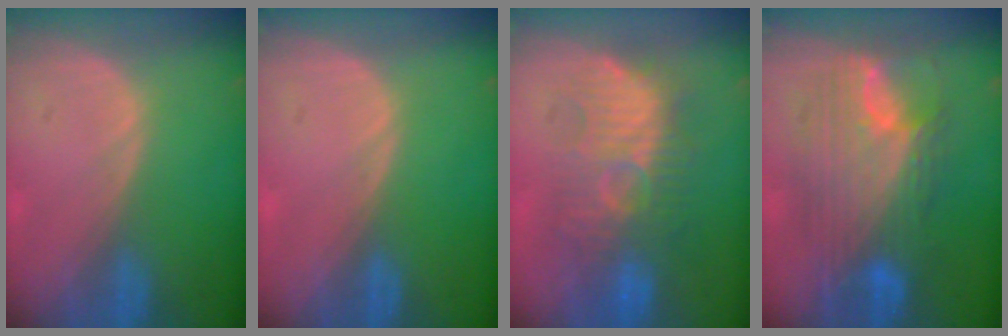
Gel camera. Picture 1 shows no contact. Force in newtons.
{"total": 0.0}
{"total": 9.8, "press": 9.8, "slide": 0.8}
{"total": 11.5, "press": 11.5, "slide": 1.1}